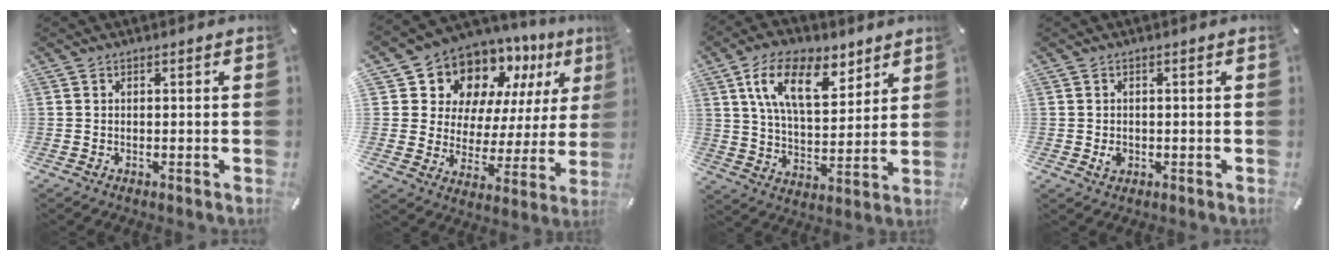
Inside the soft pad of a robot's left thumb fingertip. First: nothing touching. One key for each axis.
{"total": 12.1, "fx": 9.4, "fy": 7.3, "fz": 2.3, "tx": -0.047, "ty": -0.100, "tz": 0.167}
{"total": 15.4, "fx": 8.2, "fy": 8.3, "fz": 10.0, "tx": -0.177, "ty": -0.017, "tz": 0.149}
{"total": 1.9, "fx": -0.2, "fy": 1.6, "fz": 0.9, "tx": -0.010, "ty": 0.001, "tz": -0.005}